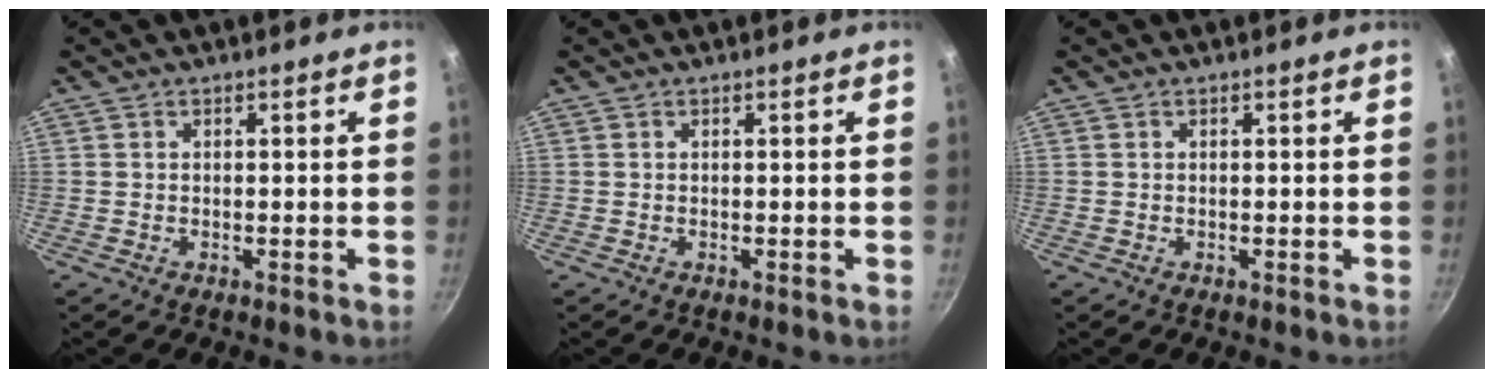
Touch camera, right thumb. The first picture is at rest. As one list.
[{"total": 0.0}, {"total": 0.0}]